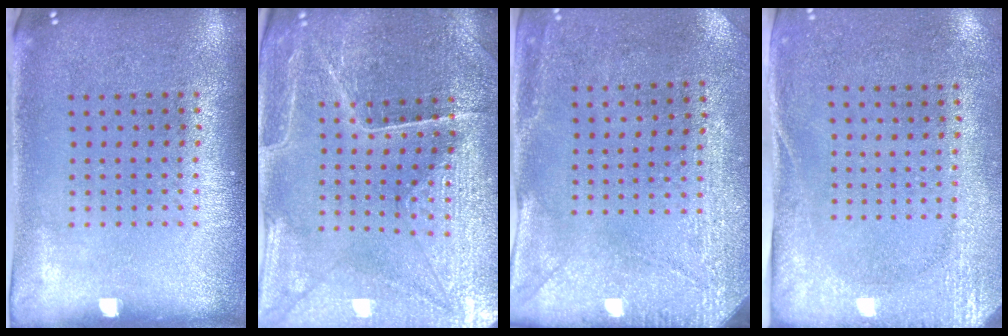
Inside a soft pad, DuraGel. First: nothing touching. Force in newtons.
{"total": 3.4, "press": 3.4, "slide": 0.3}
{"total": 3.0, "press": 2.3, "slide": 1.8}
{"total": 2.7, "press": 2.2, "slide": 1.7}